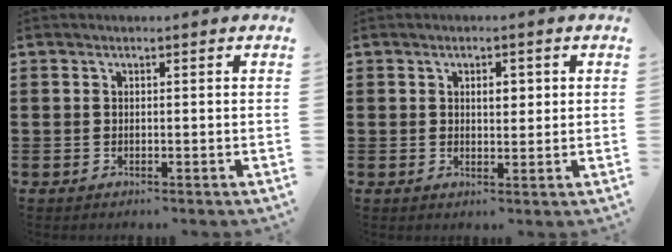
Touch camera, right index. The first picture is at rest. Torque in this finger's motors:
{"motor_torque": [0.60, 0.32, 0.17, 0.05]}